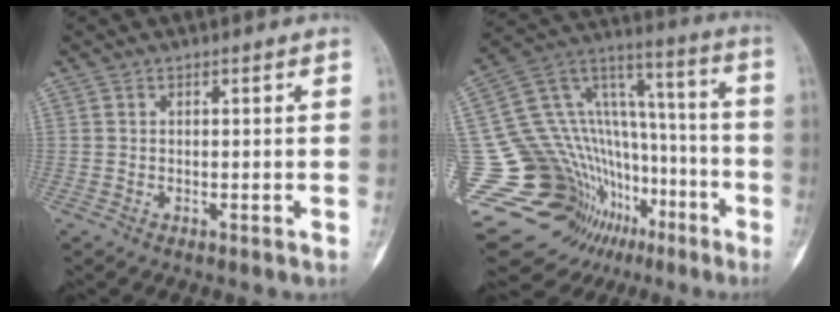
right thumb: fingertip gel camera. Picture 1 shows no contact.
{"total": 31.9, "force": [-13.9, 20.2, 20.5], "torque": [-0.343, 0.103, -0.215]}